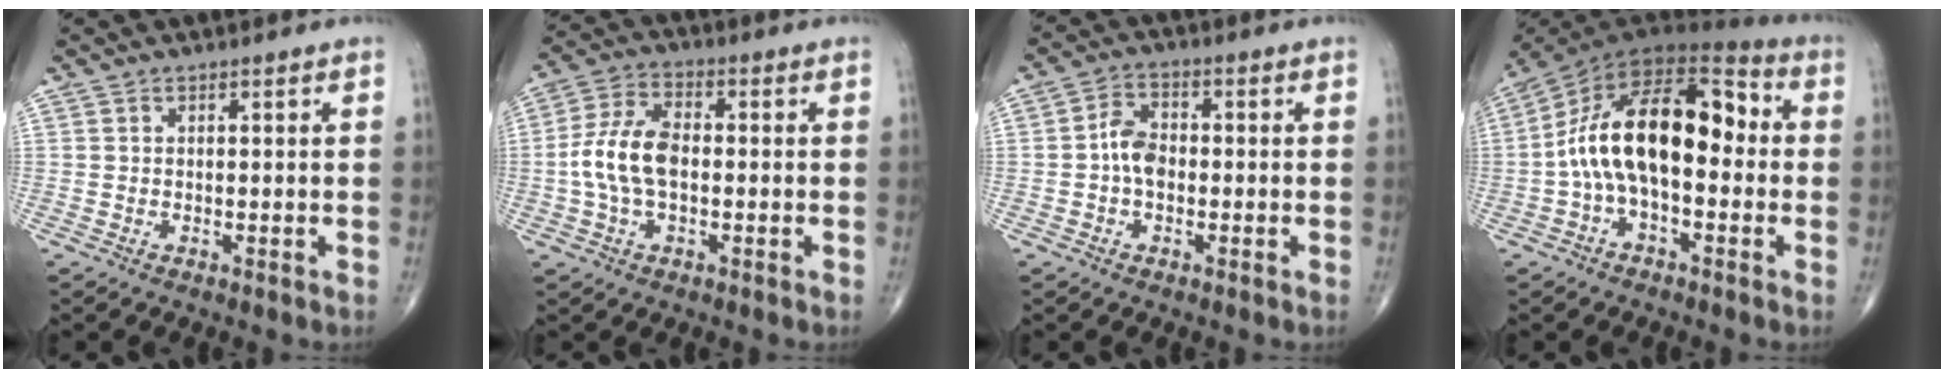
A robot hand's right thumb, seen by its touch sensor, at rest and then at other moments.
{"total": 9.7, "force": [-1.0, 4.9, 8.3], "torque": [-0.184, 0.028, -0.023]}
{"total": 5.3, "force": [-0.7, 3.5, 3.9], "torque": [-0.062, 0.018, -0.022]}
{"total": 19.3, "force": [-0.4, 10.1, 16.5], "torque": [-0.267, 0.055, -0.019]}